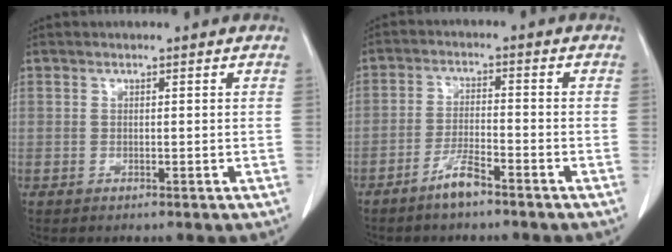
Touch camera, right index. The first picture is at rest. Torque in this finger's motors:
{"motor_torque": [0.48, -0.45, 0.22, 0.06]}